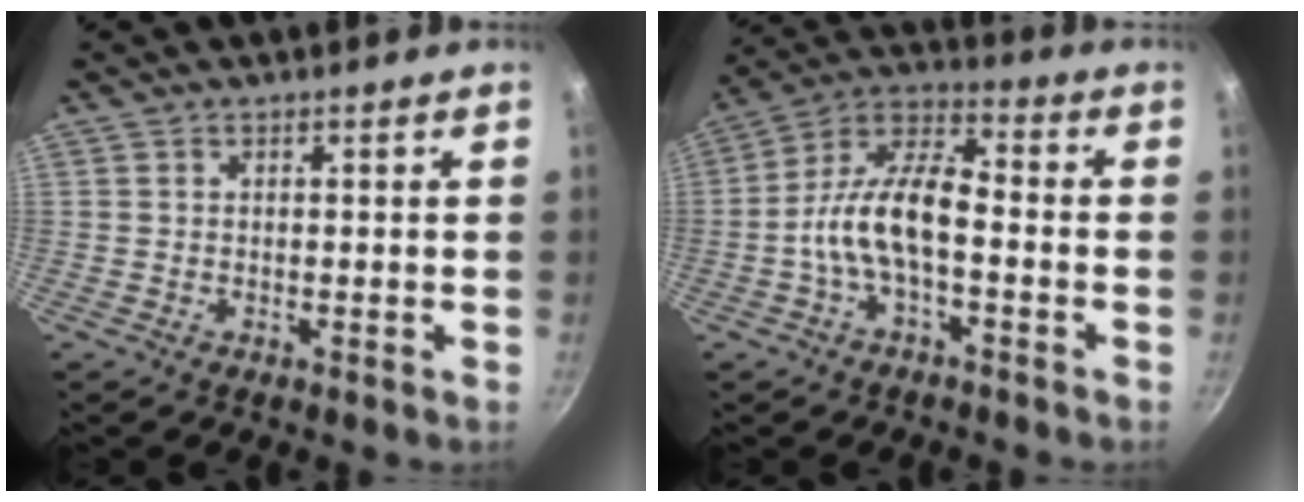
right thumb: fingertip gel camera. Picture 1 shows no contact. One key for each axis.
{"total": 11.9, "fx": -3.0, "fy": 5.4, "fz": 10.2, "tx": -0.182, "ty": 0.045, "tz": -0.070}